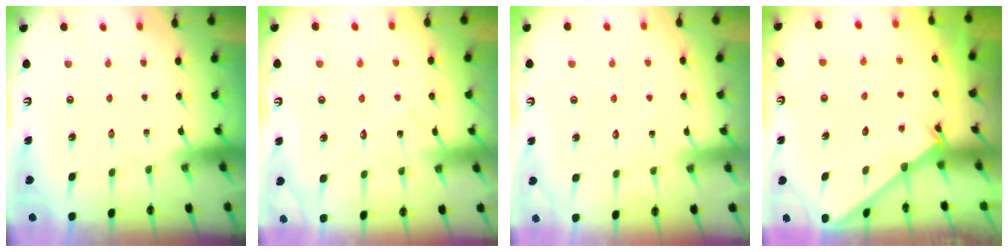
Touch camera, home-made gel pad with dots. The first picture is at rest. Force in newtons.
{"total": 8.1, "press": 8.1, "slide": 0.5}
{"total": 4.5, "press": 4.4, "slide": 0.4}
{"total": 2.3, "press": 2.3, "slide": 0.2}